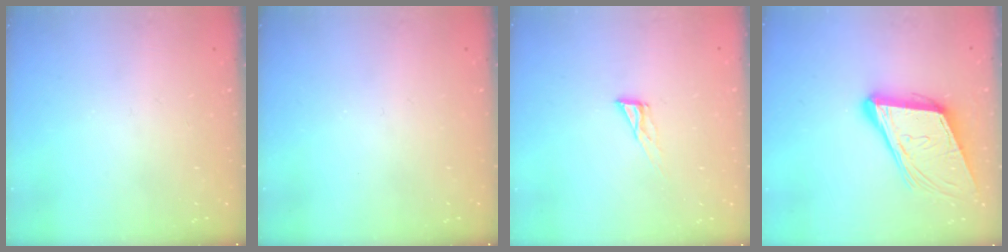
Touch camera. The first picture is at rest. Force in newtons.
{"total": 0.0}
{"total": 6.5, "press": 6.5, "slide": 0.4}
{"total": 14.7, "press": 14.2, "slide": 3.9}